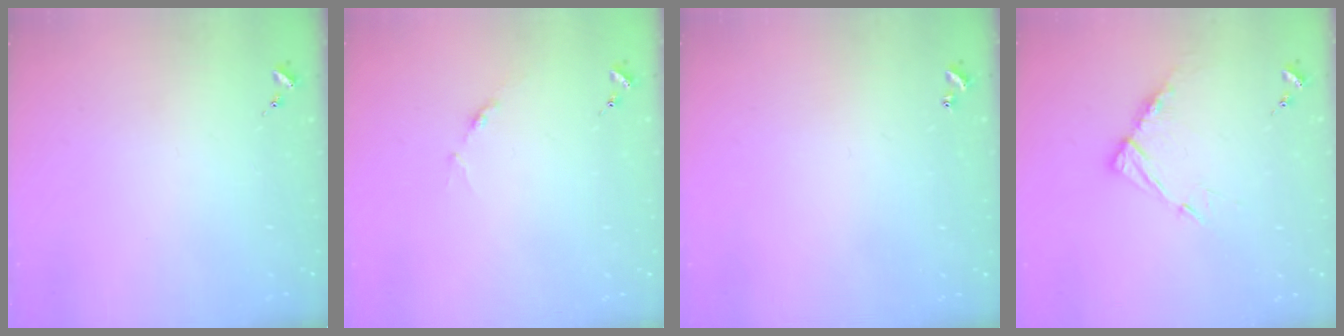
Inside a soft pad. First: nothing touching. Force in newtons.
{"total": 4.7, "press": 4.7, "slide": 0.5}
{"total": 0.9, "press": 0.9, "slide": 0.2}
{"total": 9.4, "press": 9.4, "slide": 0.6}